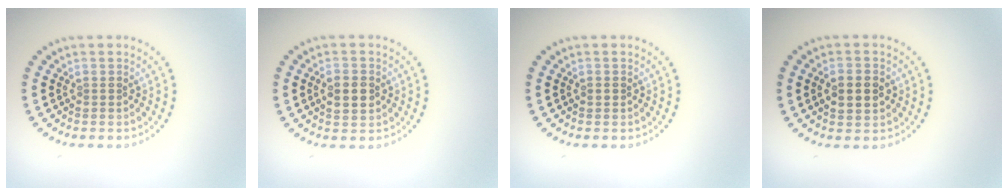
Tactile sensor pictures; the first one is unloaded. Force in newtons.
{"total": 2.6, "press": 2.6, "slide": 0.1}
{"total": 0.9, "press": 0.9, "slide": 0.0}
{"total": 3.2, "press": 3.2, "slide": 0.2}